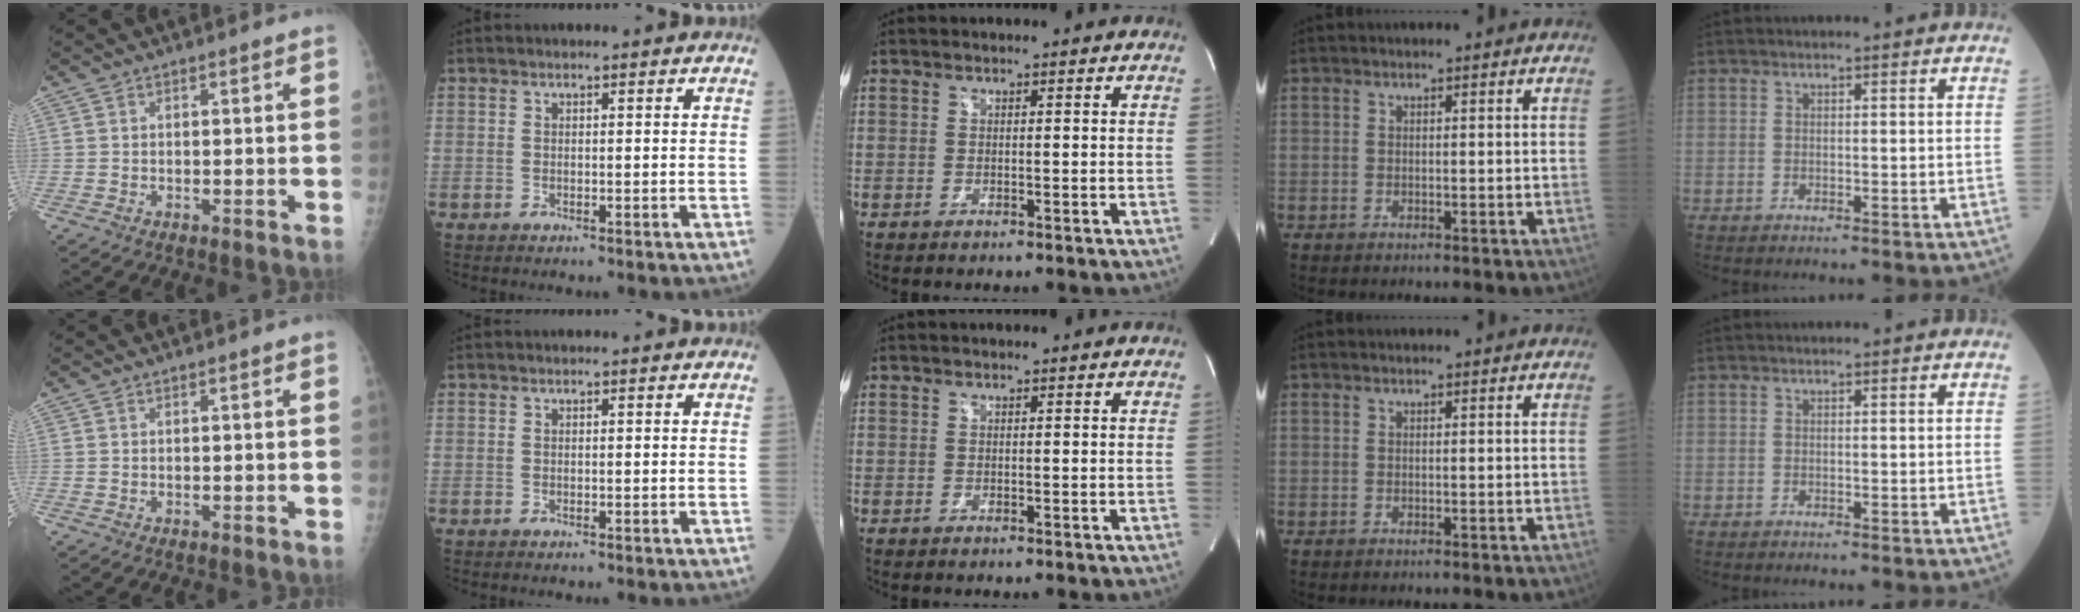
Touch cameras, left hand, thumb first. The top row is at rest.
{}